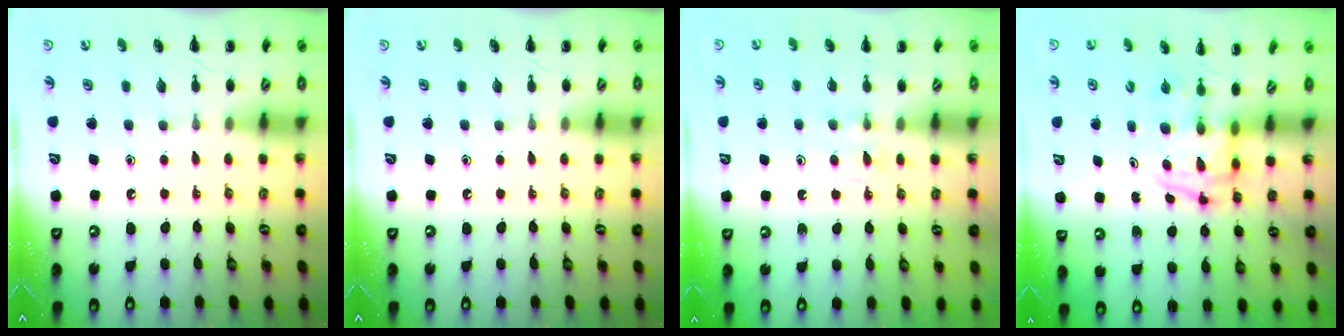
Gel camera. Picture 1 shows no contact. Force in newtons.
{"total": 0.0}
{"total": 4.6, "press": 4.4, "slide": 1.6}
{"total": 4.0, "press": 3.9, "slide": 0.6}